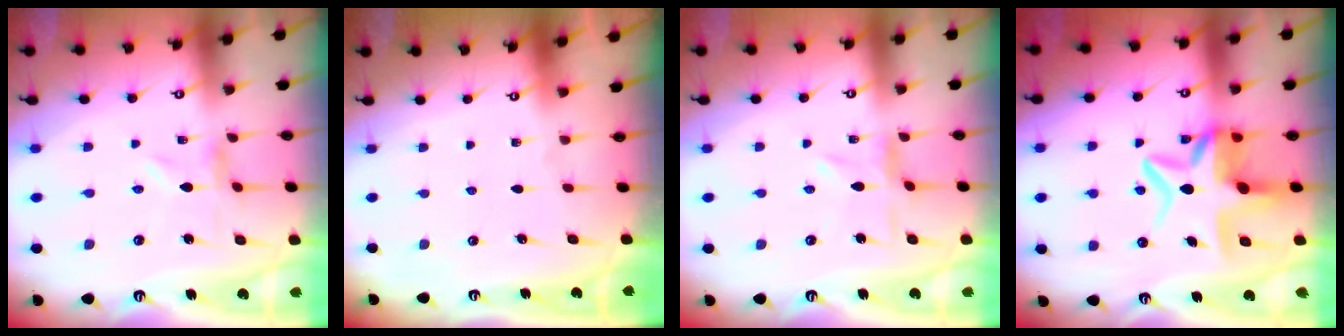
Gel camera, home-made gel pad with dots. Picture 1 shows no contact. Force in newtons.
{"total": 0.0}
{"total": 2.7, "press": 2.7, "slide": 0.4}
{"total": 10.0, "press": 9.6, "slide": 2.6}